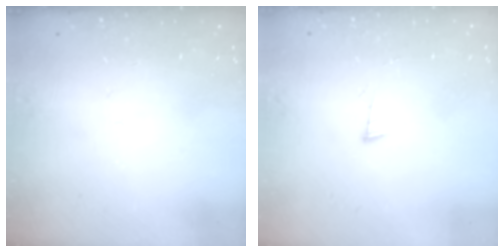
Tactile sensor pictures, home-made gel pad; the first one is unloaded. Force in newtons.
{"total": 3.6, "press": 3.5, "slide": 0.5}